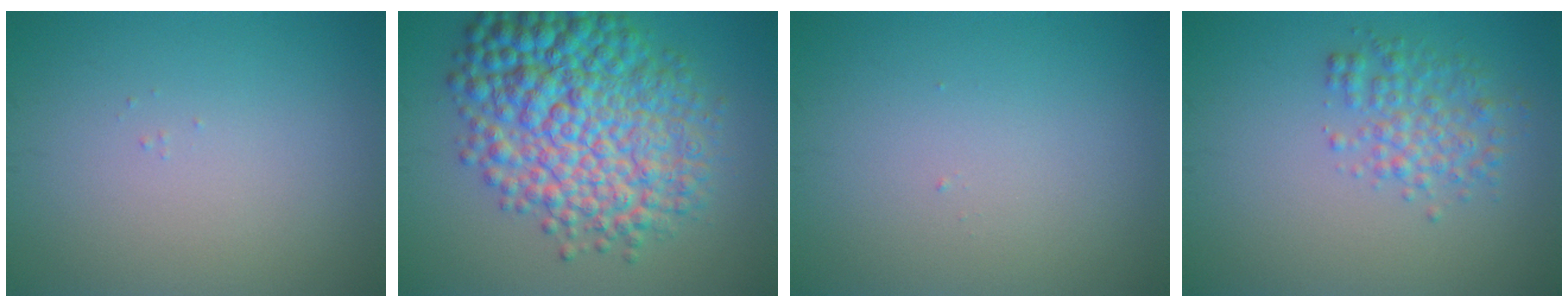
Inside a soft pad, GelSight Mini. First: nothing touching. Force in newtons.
{"total": 11.0, "press": 11.0, "slide": 0.1}
{"total": 0.0}
{"total": 3.0, "press": 3.0, "slide": 0.1}